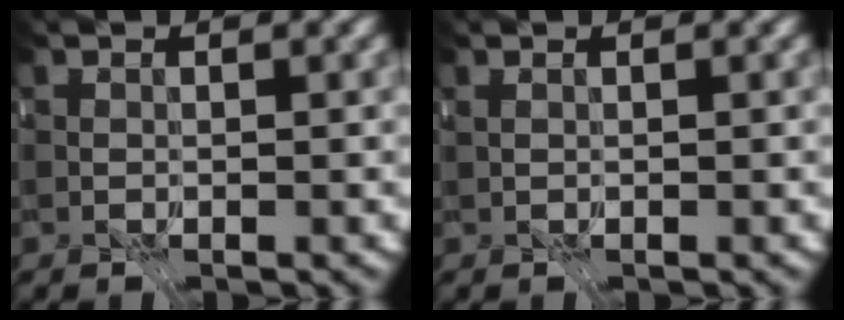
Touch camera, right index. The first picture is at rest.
{"total": 1.3, "force": [-0.5, -1.0, -0.7], "torque": [0.020, -0.006, -0.003]}